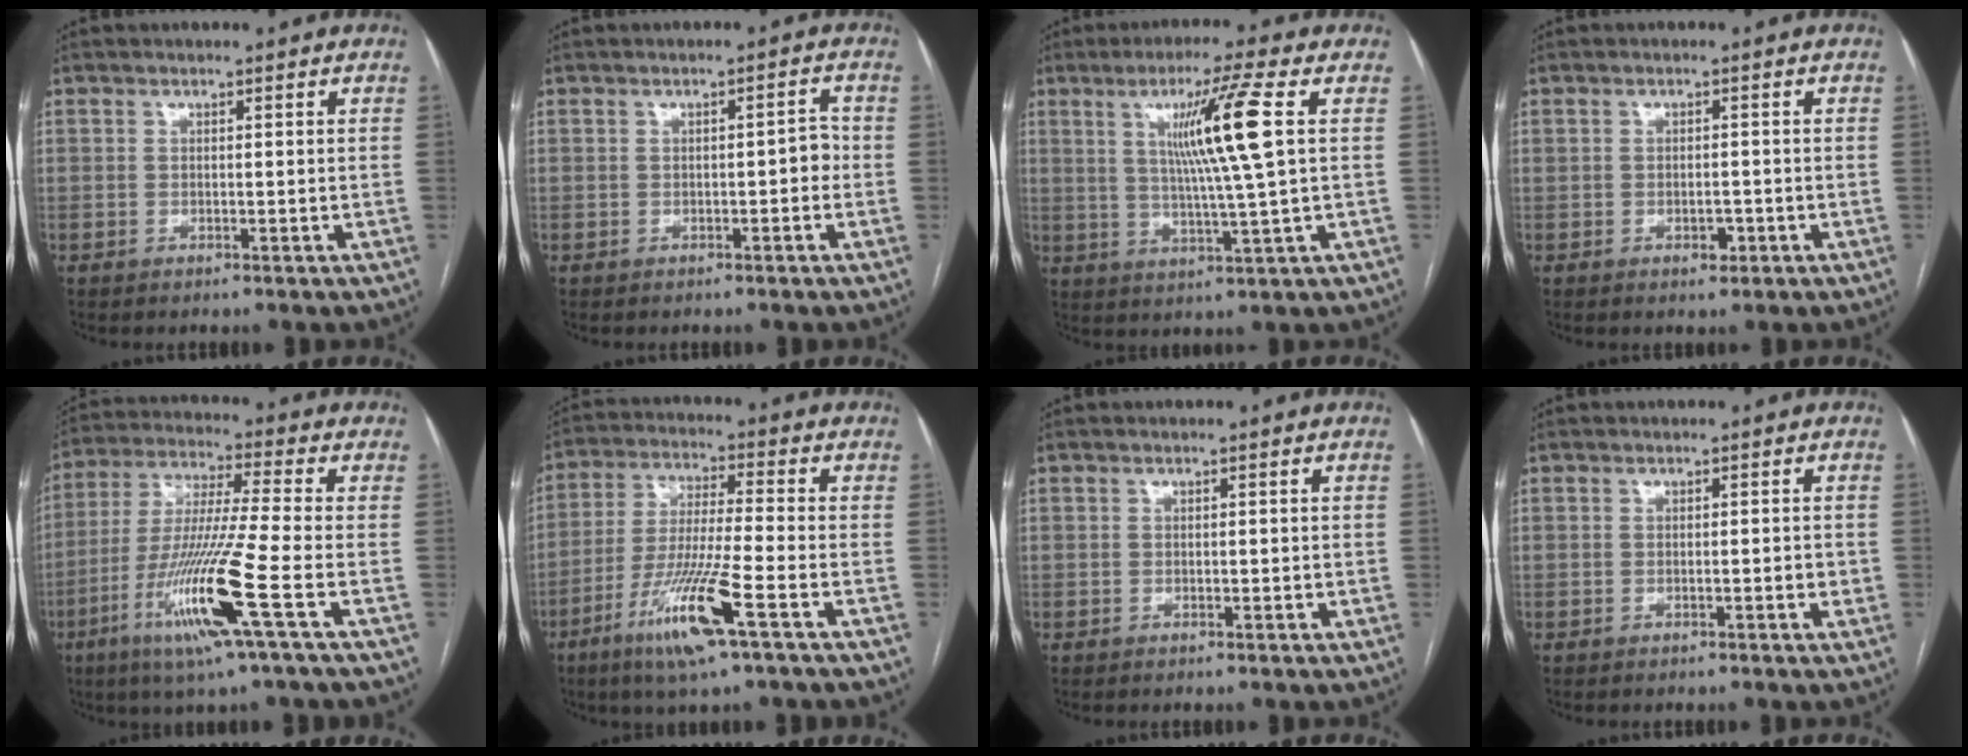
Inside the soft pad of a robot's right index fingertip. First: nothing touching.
{"total": 2.5, "force": [-0.5, 1.0, 2.3], "torque": [-0.025, 0.011, -0.007]}
{"total": 10.7, "force": [2.8, -1.7, 10.2], "torque": [-0.177, -0.002, 0.053]}
{"total": 1.9, "force": [-0.8, 1.0, 1.4], "torque": [-0.022, 0.001, -0.007]}
{"total": 15.4, "force": [-6.1, -1.3, 14.0], "torque": [-0.290, -0.026, -0.119]}
{"total": 12.6, "force": [-6.3, 0.0, 10.9], "torque": [-0.222, -0.024, -0.119]}
{"total": 0.7, "force": [-0.1, 0.3, 0.6], "torque": [-0.010, 0.005, 0.004]}
{"total": 1.3, "force": [-0.3, 0.4, 1.2], "torque": [-0.016, 0.001, -0.001]}